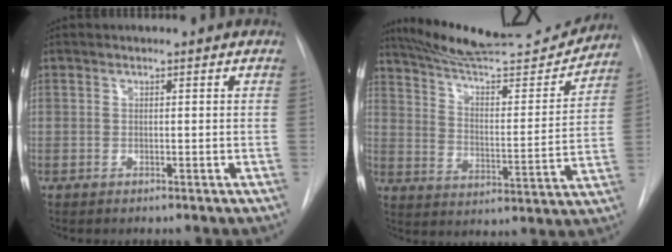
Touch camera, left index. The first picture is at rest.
{"total": 20.6, "force": [19.4, 1.7, 6.7], "torque": [-0.107, -0.031, 0.283]}